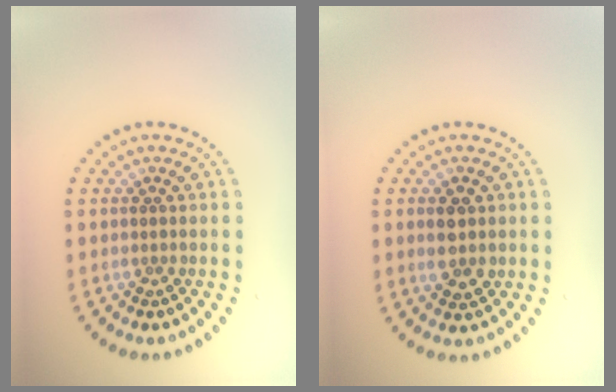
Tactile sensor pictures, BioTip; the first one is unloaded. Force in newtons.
{"total": 2.3, "press": 2.3, "slide": 0.0}